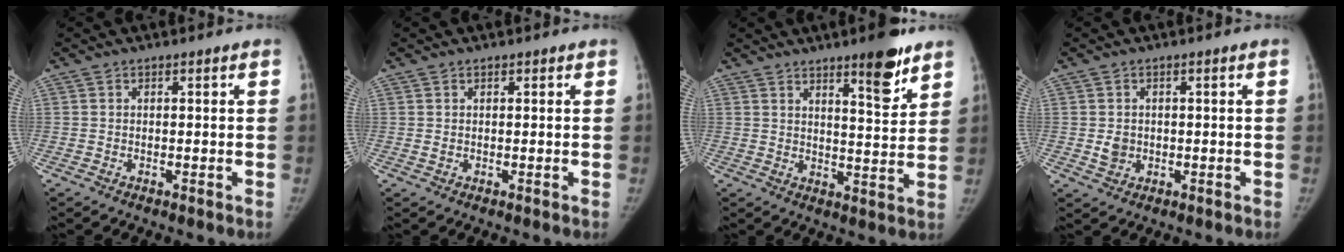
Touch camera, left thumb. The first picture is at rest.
{"total": 0.6, "force": [0.0, 0.5, 0.3], "torque": [-0.004, 0.000, 0.001]}
{"total": 8.6, "force": [5.9, 1.7, 6.0], "torque": [-0.070, -0.042, 0.084]}
{"total": 2.5, "force": [-0.1, 2.1, 1.4], "torque": [-0.012, 0.003, 0.005]}